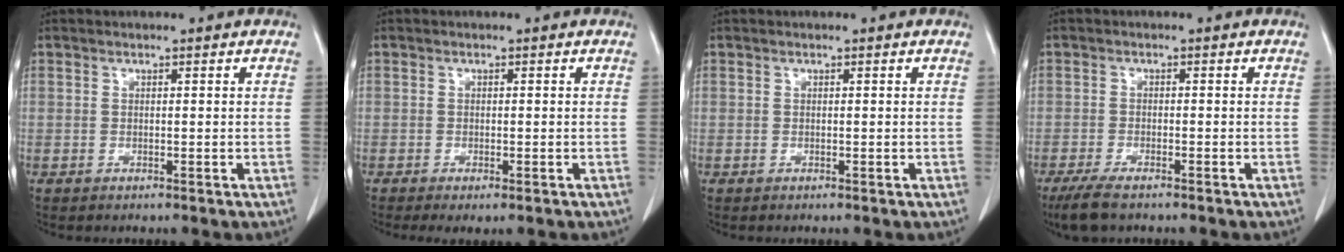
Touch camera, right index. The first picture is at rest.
{"total": 2.3, "force": [-1.5, 0.6, 1.5], "torque": [-0.023, -0.007, -0.021]}
{"total": 0.0}
{"total": 4.8, "force": [-3.6, 0.9, 3.0], "torque": [-0.060, -0.013, -0.060]}